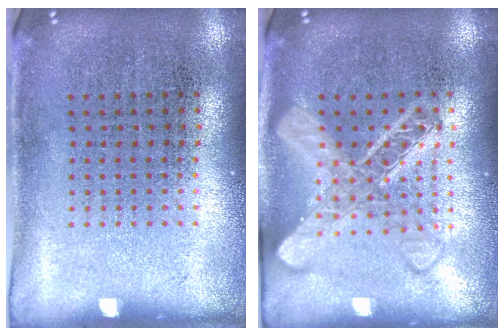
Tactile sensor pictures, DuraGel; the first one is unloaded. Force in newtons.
{"total": 2.9, "press": 2.8, "slide": 0.5}